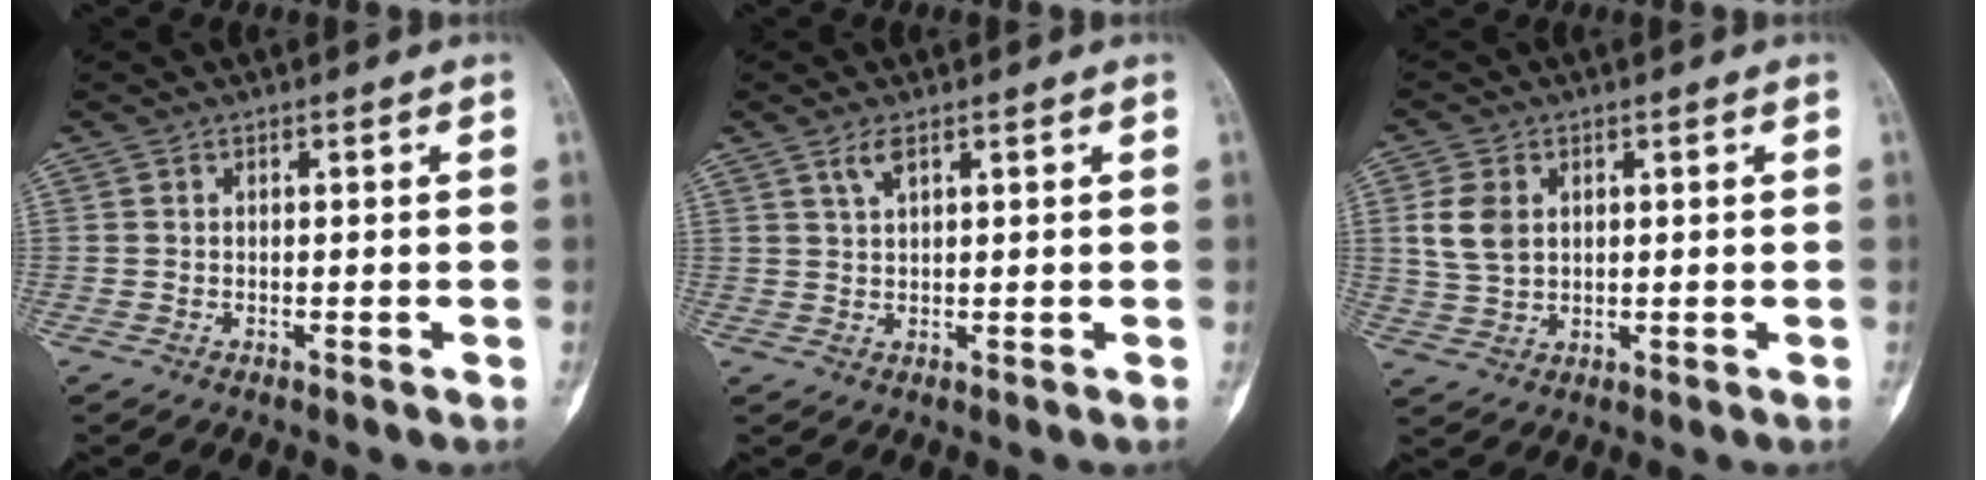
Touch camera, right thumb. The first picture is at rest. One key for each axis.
{"total": 2.6, "fx": 1.6, "fy": 0.8, "fz": 1.9, "tx": -0.043, "ty": 0.001, "tz": 0.037}
{"total": 6.4, "fx": 1.6, "fy": 4.6, "fz": 4.2, "tx": -0.079, "ty": -0.002, "tz": 0.038}